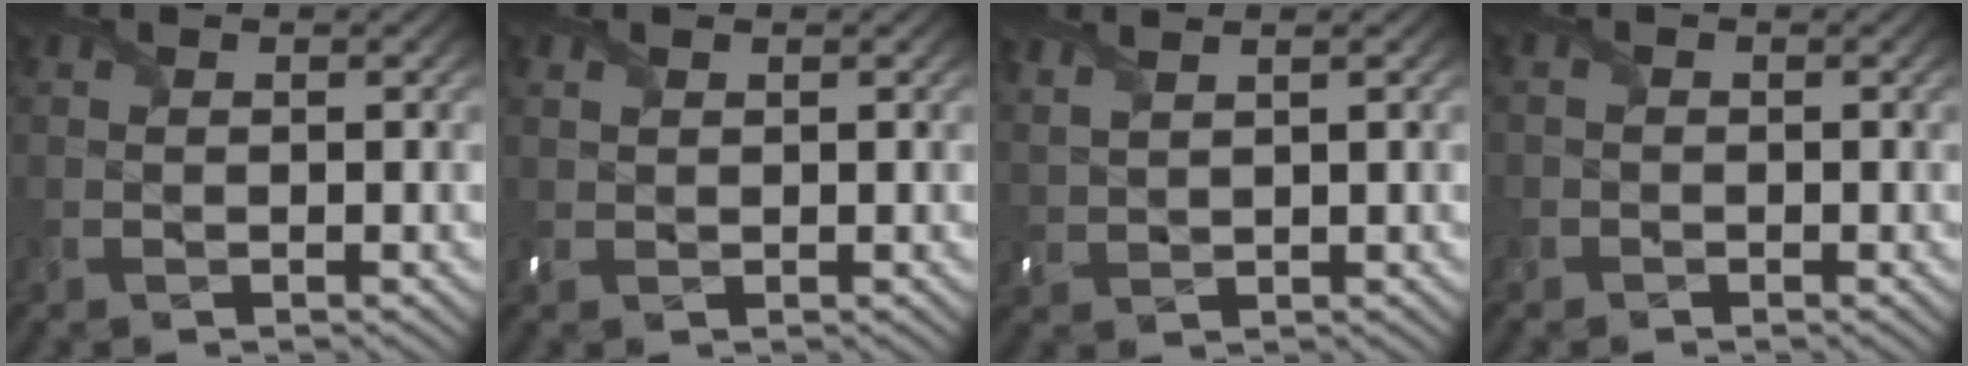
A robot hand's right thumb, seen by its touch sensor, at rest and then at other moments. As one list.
[{"total": 1.1, "force": [0.7, 0.7, 0.6], "torque": [-0.019, 0.002, 0.015]}, {"total": 2.9, "force": [2.2, 0.6, 1.8], "torque": [-0.040, 0.007, 0.043]}, {"total": 1.0, "force": [-0.8, 0.7, -0.1], "torque": [0.005, -0.004, -0.018]}]